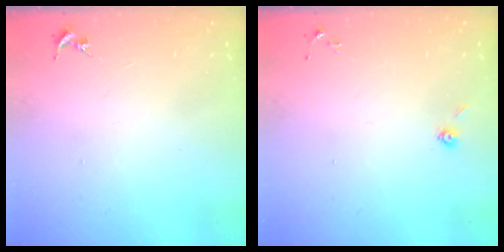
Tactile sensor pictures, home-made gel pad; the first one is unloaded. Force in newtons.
{"total": 3.9, "press": 3.8, "slide": 0.9}